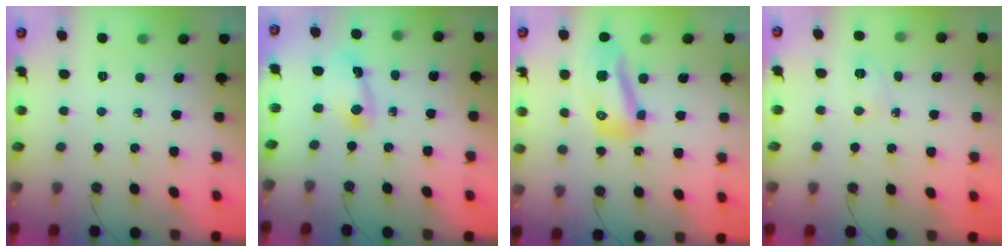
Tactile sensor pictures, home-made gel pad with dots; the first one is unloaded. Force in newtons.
{"total": 8.5, "press": 4.8, "slide": 7.0}
{"total": 10.3, "press": 10.2, "slide": 0.9}
{"total": 4.2, "press": 4.1, "slide": 0.9}